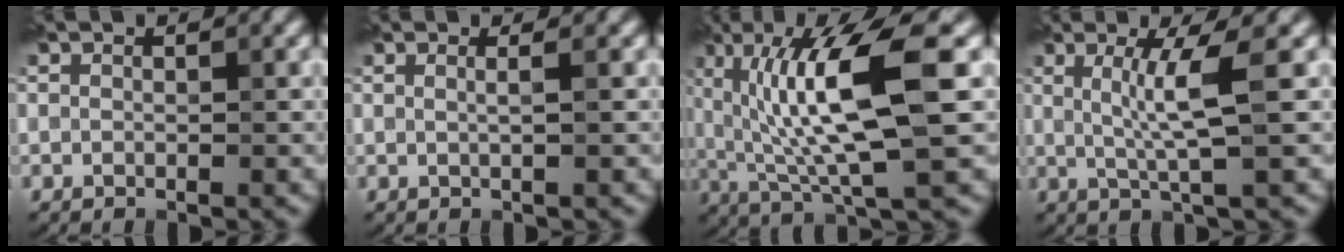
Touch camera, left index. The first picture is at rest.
{"total": 1.2, "force": [0.5, 0.3, 1.0], "torque": [-0.006, -0.004, -0.003]}
{"total": 10.2, "force": [2.0, 2.1, 9.7], "torque": [-0.172, -0.004, 0.041]}
{"total": 3.8, "force": [0.9, 0.0, 3.7], "torque": [-0.069, -0.002, 0.016]}